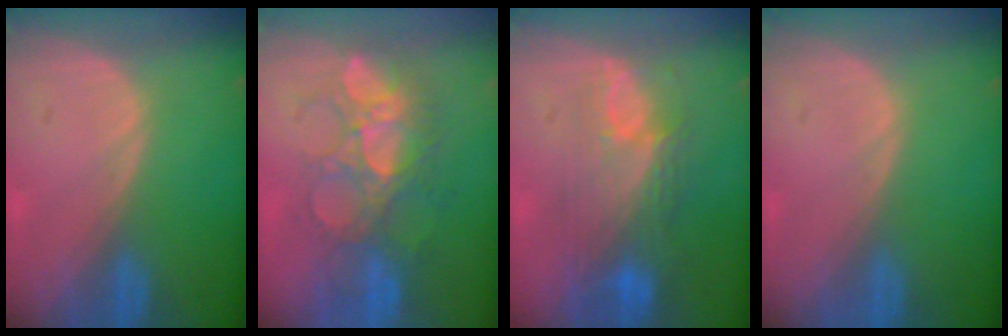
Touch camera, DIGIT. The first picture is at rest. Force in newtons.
{"total": 8.8, "press": 8.7, "slide": 1.5}
{"total": 9.5, "press": 8.3, "slide": 4.6}
{"total": 0.0}